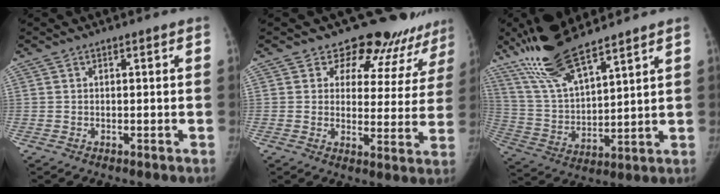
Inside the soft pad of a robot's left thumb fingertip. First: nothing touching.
{"total": 15.7, "force": [14.0, 6.8, 1.9], "torque": [0.033, -0.091, 0.148]}
{"total": 15.4, "force": [12.0, 3.3, 8.9], "torque": [-0.168, -0.050, 0.246]}